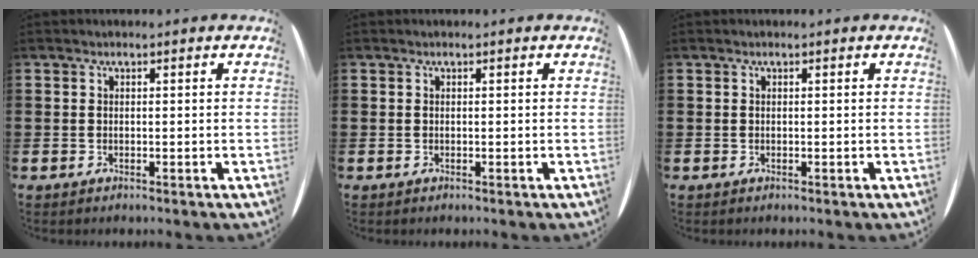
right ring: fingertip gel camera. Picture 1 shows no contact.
{"total": 0.0}
{"total": 0.0}